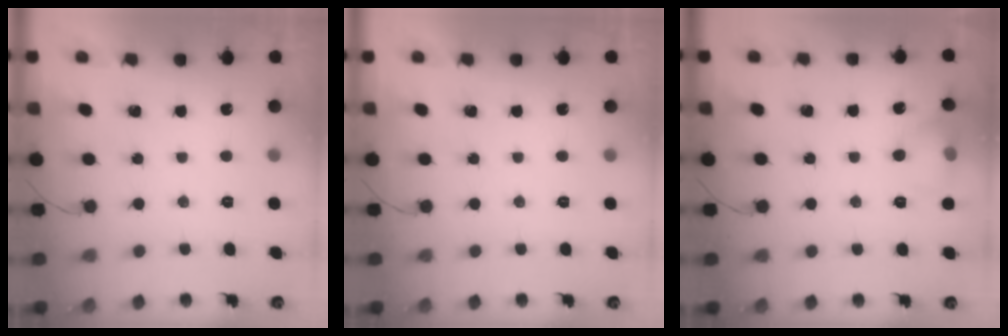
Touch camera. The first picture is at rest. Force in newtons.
{"total": 0.0}
{"total": 7.9, "press": 7.8, "slide": 1.3}